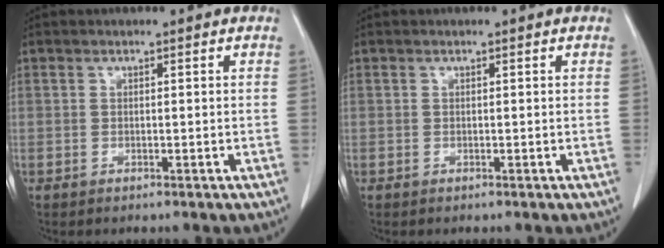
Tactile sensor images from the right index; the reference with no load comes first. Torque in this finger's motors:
{"motor_torque": [0.00, 0.00, 0.00, 0.00]}